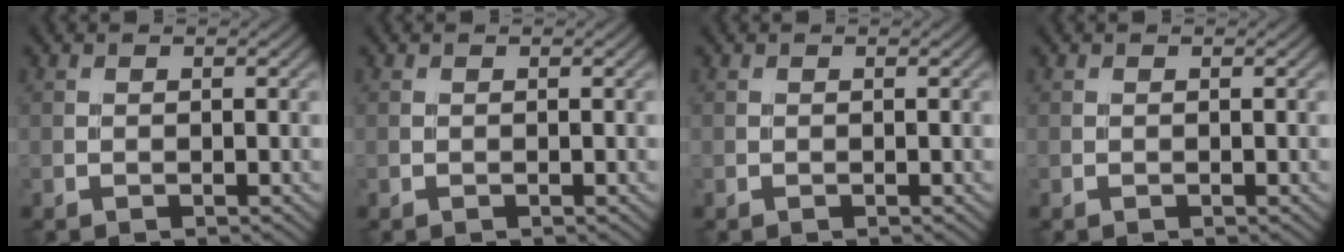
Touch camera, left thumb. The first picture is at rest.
{"total": 0.0}
{"total": 0.0}
{"total": 0.0}